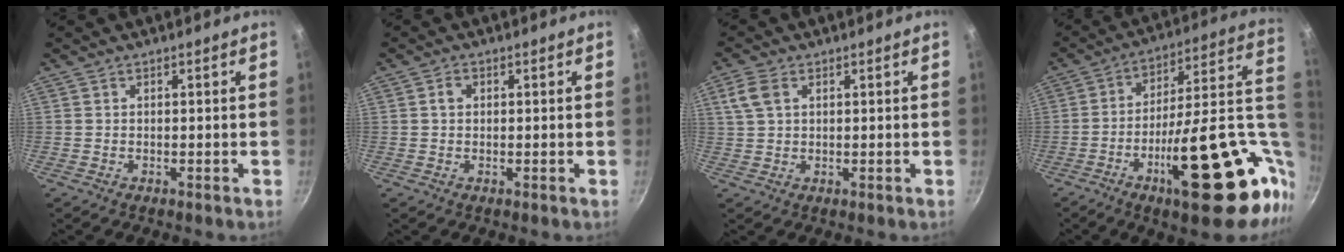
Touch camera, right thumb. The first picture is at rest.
{"total": 1.8, "force": [0.3, 1.4, 1.0], "torque": [-0.013, 0.005, 0.005]}
{"total": 4.9, "force": [1.8, 3.1, 3.3], "torque": [-0.068, 0.004, 0.034]}
{"total": 29.4, "force": [-6.5, 10.2, 26.8], "torque": [-0.345, 0.009, -0.092]}